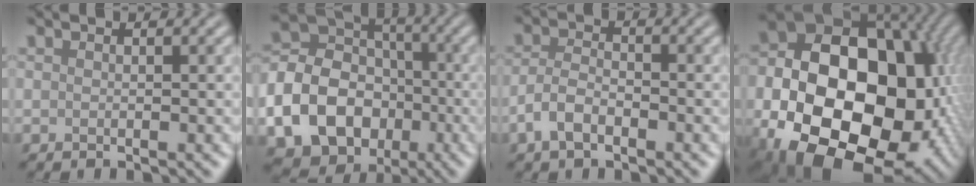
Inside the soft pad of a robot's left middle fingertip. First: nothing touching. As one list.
[{"total": 14.1, "force": [-4.4, 11.6, 6.6], "torque": [-0.143, -0.027, -0.099]}, {"total": 3.0, "force": [-1.6, 1.5, 2.0], "torque": [-0.040, 0.005, -0.038]}, {"total": 22.3, "force": [-4.1, 16.4, 14.6], "torque": [-0.259, -0.033, -0.079]}]